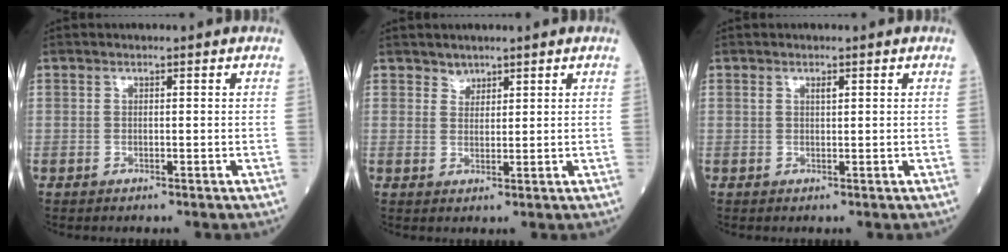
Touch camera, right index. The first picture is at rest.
{"total": 1.6, "force": [1.4, 0.8, 0.0], "torque": [0.004, -0.005, 0.022]}
{"total": 0.7, "force": [0.5, 0.2, 0.5], "torque": [-0.014, 0.005, 0.012]}